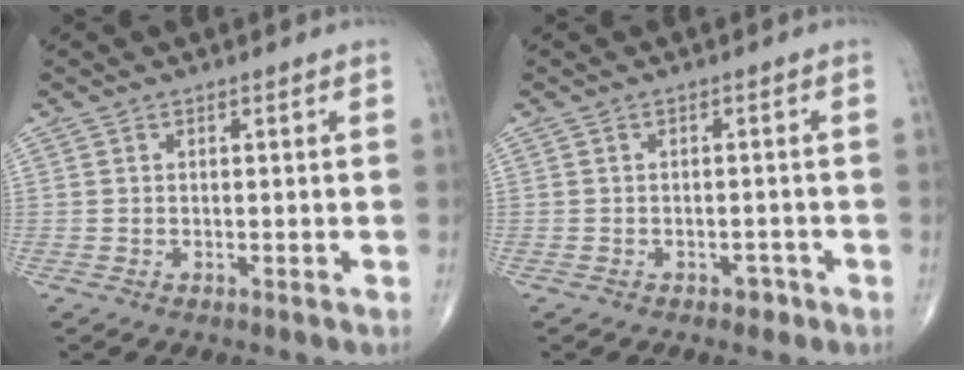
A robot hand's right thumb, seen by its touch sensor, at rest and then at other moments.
{"total": 1.6, "force": [-1.1, 1.0, 0.6], "torque": [0.000, 0.006, -0.015]}